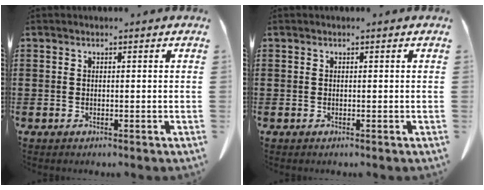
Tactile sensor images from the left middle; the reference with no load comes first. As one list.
[{"total": 0.0}]